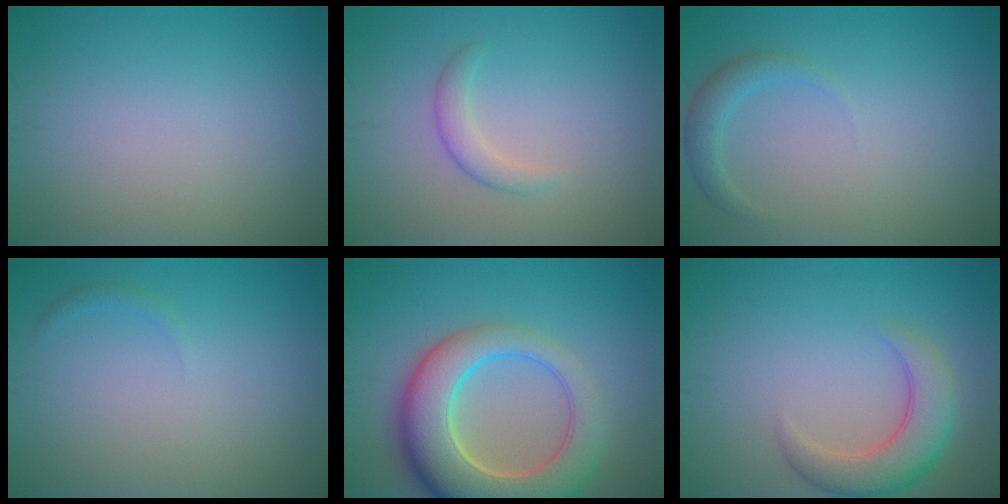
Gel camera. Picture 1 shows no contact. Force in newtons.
{"total": 1.6, "press": 1.6, "slide": 0.1}
{"total": 1.7, "press": 1.7, "slide": 0.1}
{"total": 0.6, "press": 0.6, "slide": 0.0}
{"total": 9.8, "press": 9.8, "slide": 0.7}
{"total": 4.7, "press": 4.7, "slide": 0.3}